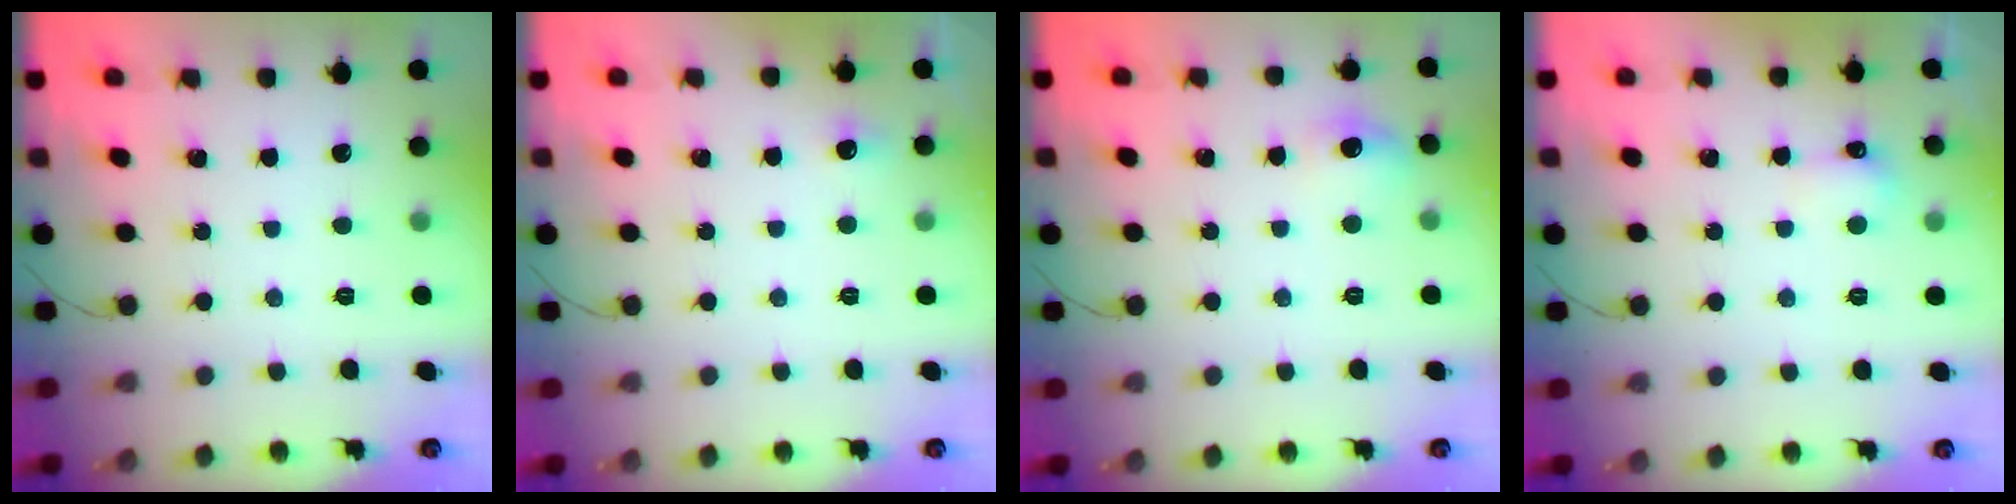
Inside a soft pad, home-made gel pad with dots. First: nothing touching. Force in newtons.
{"total": 3.6, "press": 3.3, "slide": 1.5}
{"total": 6.9, "press": 6.8, "slide": 1.3}
{"total": 4.3, "press": 4.1, "slide": 1.1}